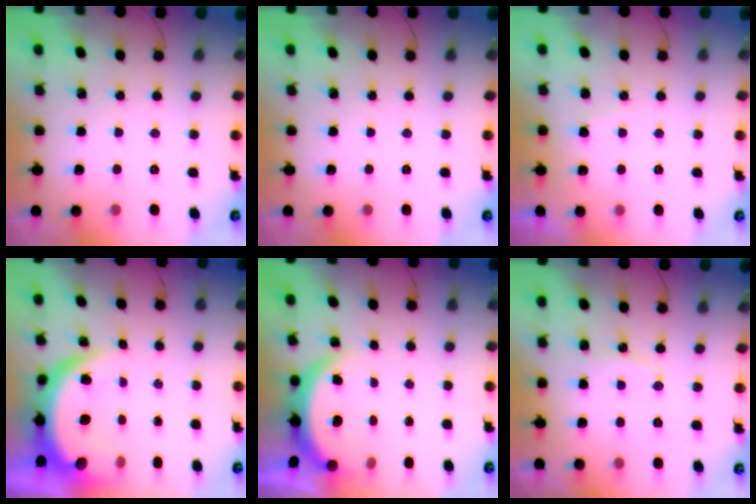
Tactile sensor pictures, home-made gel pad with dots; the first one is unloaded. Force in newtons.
{"total": 0.0}
{"total": 3.7, "press": 3.6, "slide": 0.4}
{"total": 8.7, "press": 8.6, "slide": 1.1}
{"total": 3.9, "press": 3.9, "slide": 0.2}
{"total": 6.4, "press": 5.9, "slide": 2.5}